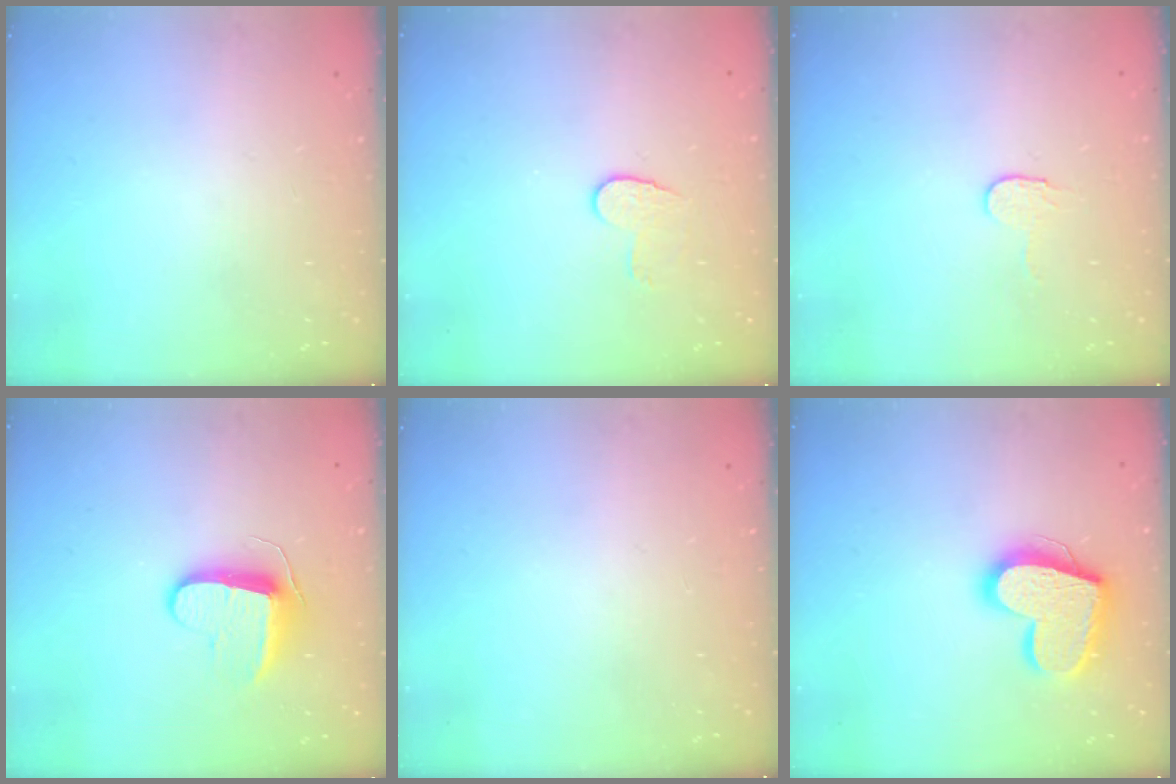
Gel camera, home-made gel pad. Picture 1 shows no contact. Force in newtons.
{"total": 6.1, "press": 6.1, "slide": 0.5}
{"total": 3.2, "press": 3.2, "slide": 0.3}
{"total": 9.3, "press": 9.3, "slide": 0.0}
{"total": 0.0}
{"total": 17.7, "press": 17.7, "slide": 1.5}